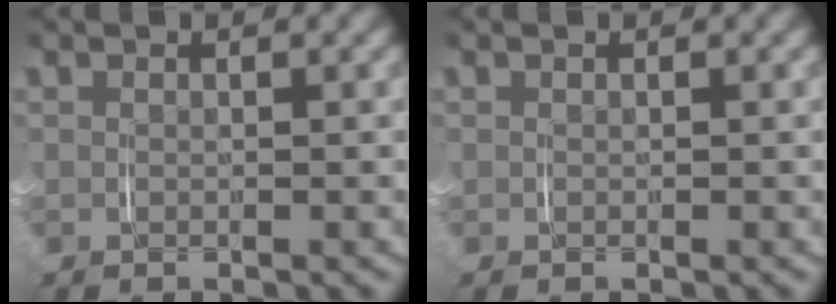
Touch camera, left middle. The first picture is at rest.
{"total": 0.0}